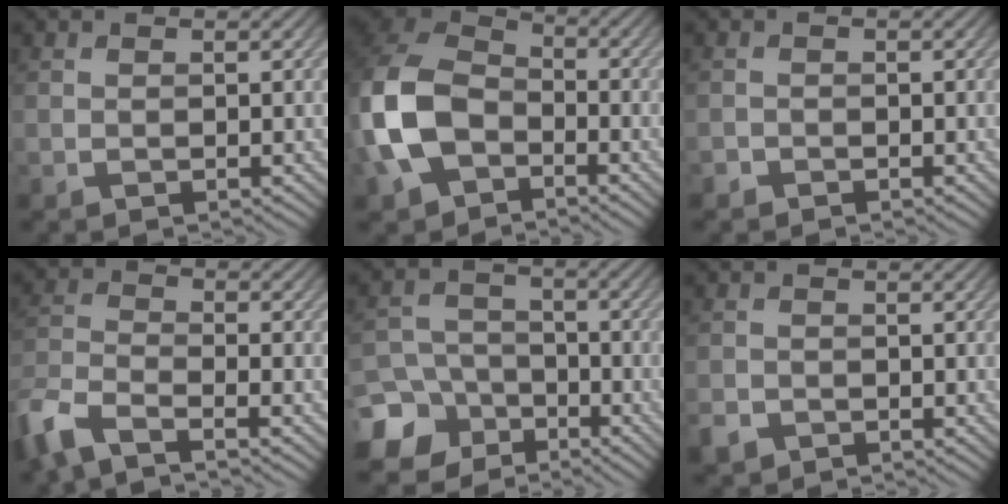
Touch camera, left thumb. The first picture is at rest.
{"total": 13.3, "force": [-4.0, 9.3, 8.6], "torque": [-0.232, -0.023, -0.083]}
{"total": 0.9, "force": [-0.7, 0.5, 0.0], "torque": [0.000, -0.002, -0.016]}
{"total": 6.7, "force": [-5.1, 2.0, 3.9], "torque": [-0.094, -0.012, -0.114]}
{"total": 9.6, "force": [-5.9, 7.0, 2.6], "torque": [-0.063, -0.024, -0.126]}
{"total": 2.0, "force": [-1.3, 1.4, 0.5], "torque": [-0.013, -0.007, -0.033]}